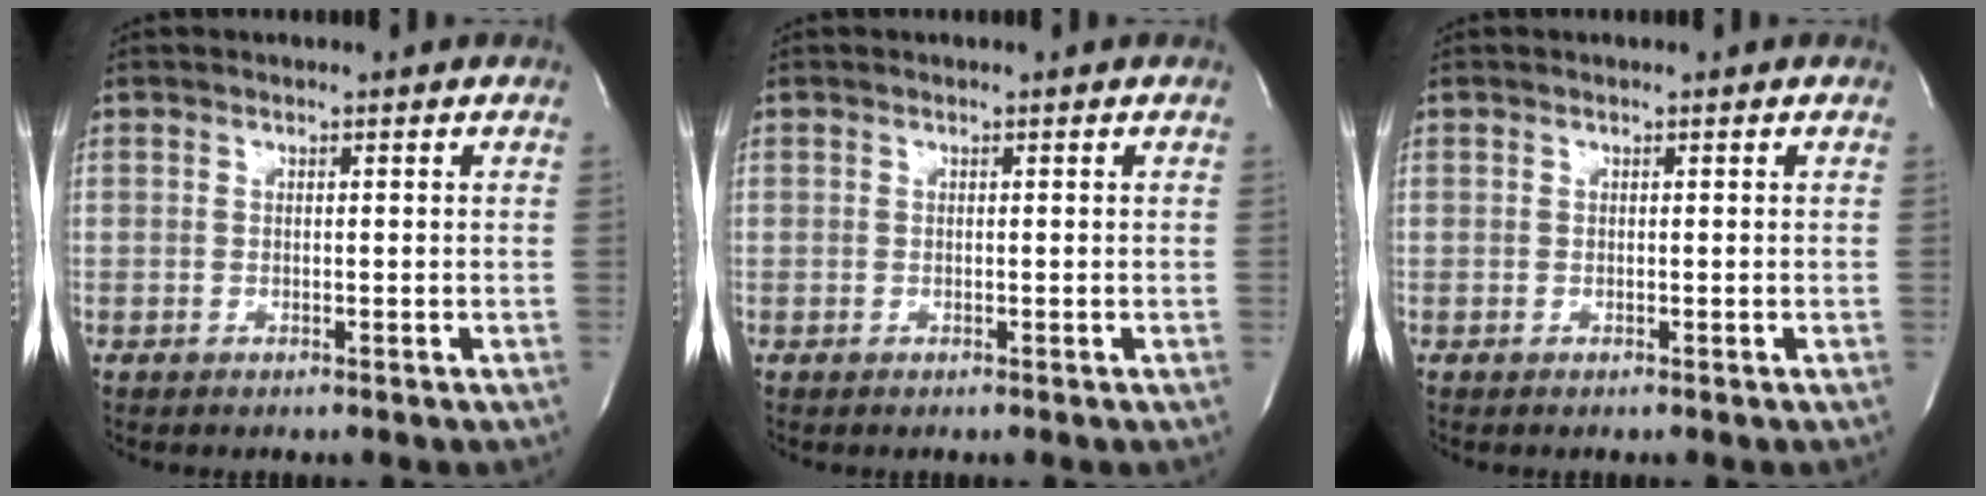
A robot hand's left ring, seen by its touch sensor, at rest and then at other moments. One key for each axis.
{"total": 0.0}
{"total": 0.0}